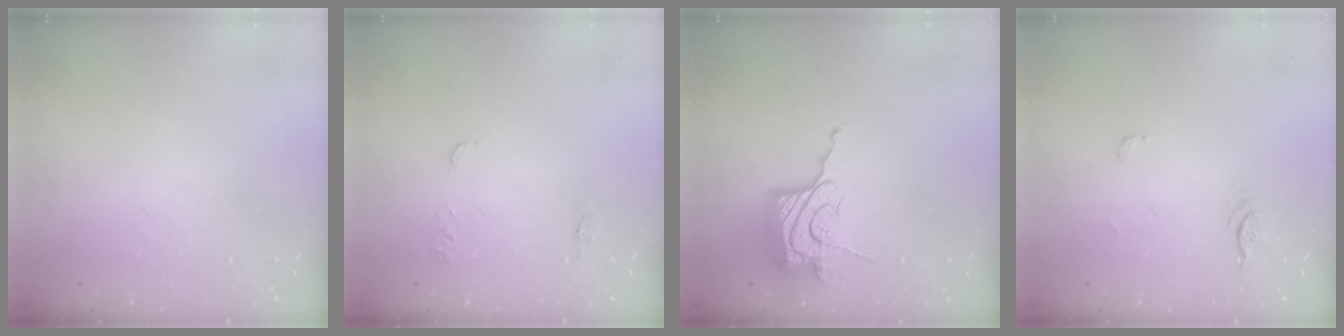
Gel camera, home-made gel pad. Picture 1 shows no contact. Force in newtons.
{"total": 7.1, "press": 7.0, "slide": 0.7}
{"total": 17.2, "press": 17.1, "slide": 0.7}
{"total": 3.9, "press": 3.5, "slide": 1.7}